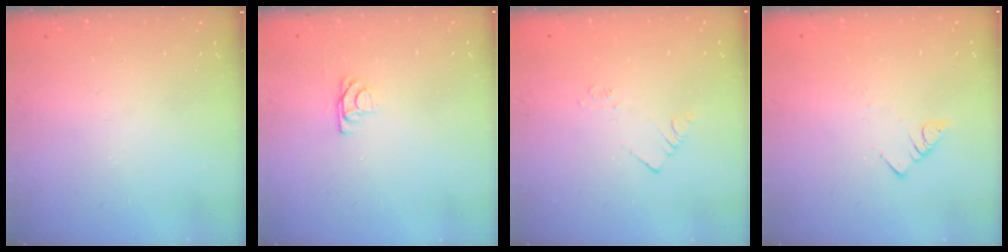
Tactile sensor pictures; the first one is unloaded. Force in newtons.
{"total": 4.2, "press": 4.2, "slide": 0.4}
{"total": 2.0, "press": 2.0, "slide": 0.4}
{"total": 3.2, "press": 3.2, "slide": 0.1}